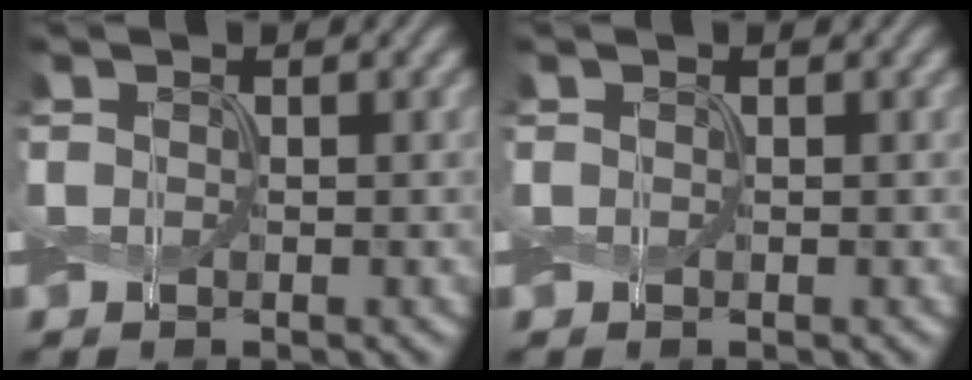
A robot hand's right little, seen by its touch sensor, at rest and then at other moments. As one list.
[{"total": 0.0}]